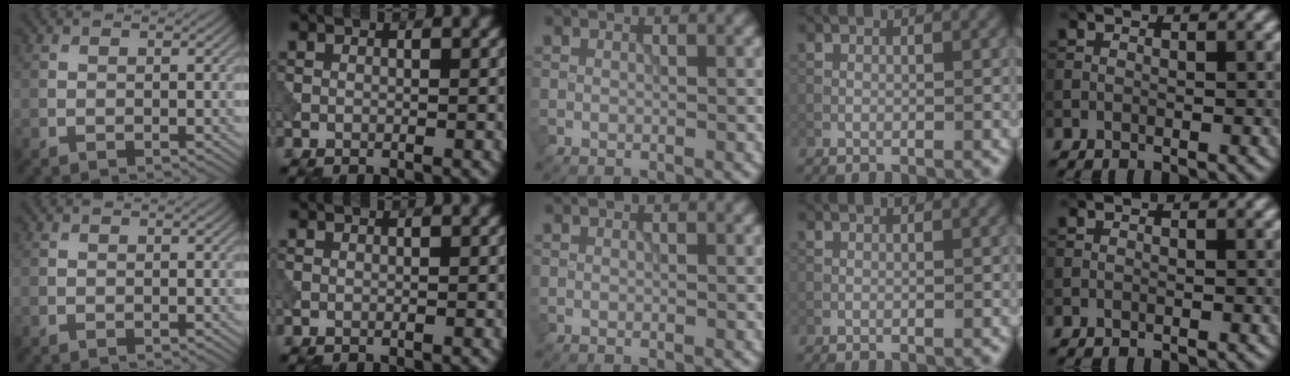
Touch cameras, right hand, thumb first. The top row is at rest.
{}